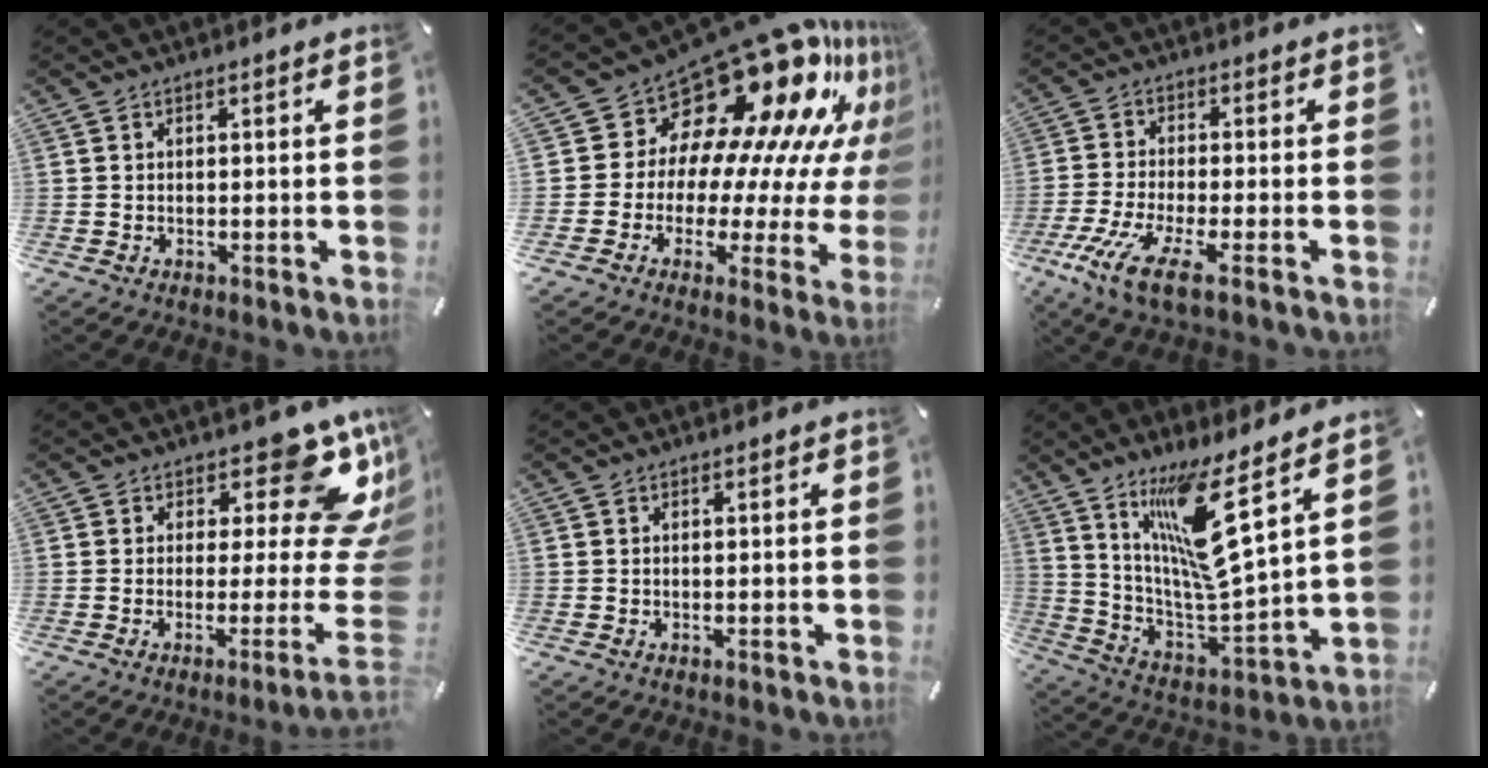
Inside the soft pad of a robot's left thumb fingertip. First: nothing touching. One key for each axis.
{"total": 23.7, "fx": 16.5, "fy": 12.2, "fz": 11.8, "tx": -0.168, "ty": -0.158, "tz": 0.294}
{"total": 9.9, "fx": -4.9, "fy": 2.3, "fz": 8.3, "tx": -0.177, "ty": -0.003, "tz": -0.092}
{"total": 14.1, "fx": 7.4, "fy": 4.8, "fz": 11.0, "tx": -0.116, "ty": -0.091, "tz": 0.121}
{"total": 0.0}
{"total": 15.5, "fx": 9.9, "fy": 2.0, "fz": 11.8, "tx": -0.228, "ty": -0.071, "tz": 0.156}